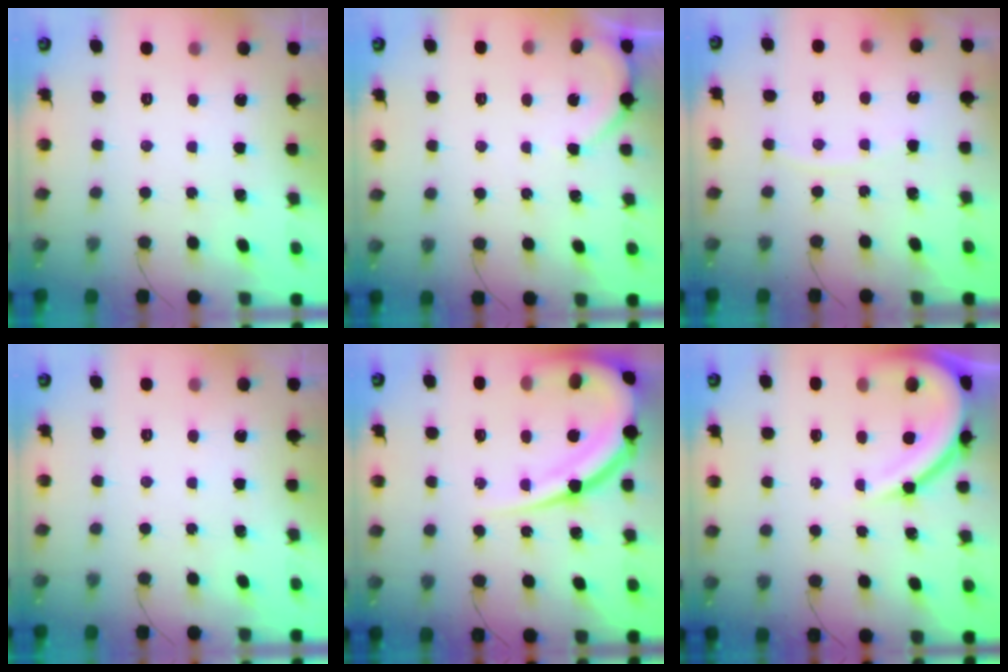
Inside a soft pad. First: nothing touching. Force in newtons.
{"total": 2.7, "press": 2.6, "slide": 0.4}
{"total": 4.4, "press": 4.4, "slide": 0.4}
{"total": 0.0}
{"total": 19.8, "press": 19.7, "slide": 1.7}
{"total": 12.3, "press": 12.3, "slide": 1.2}